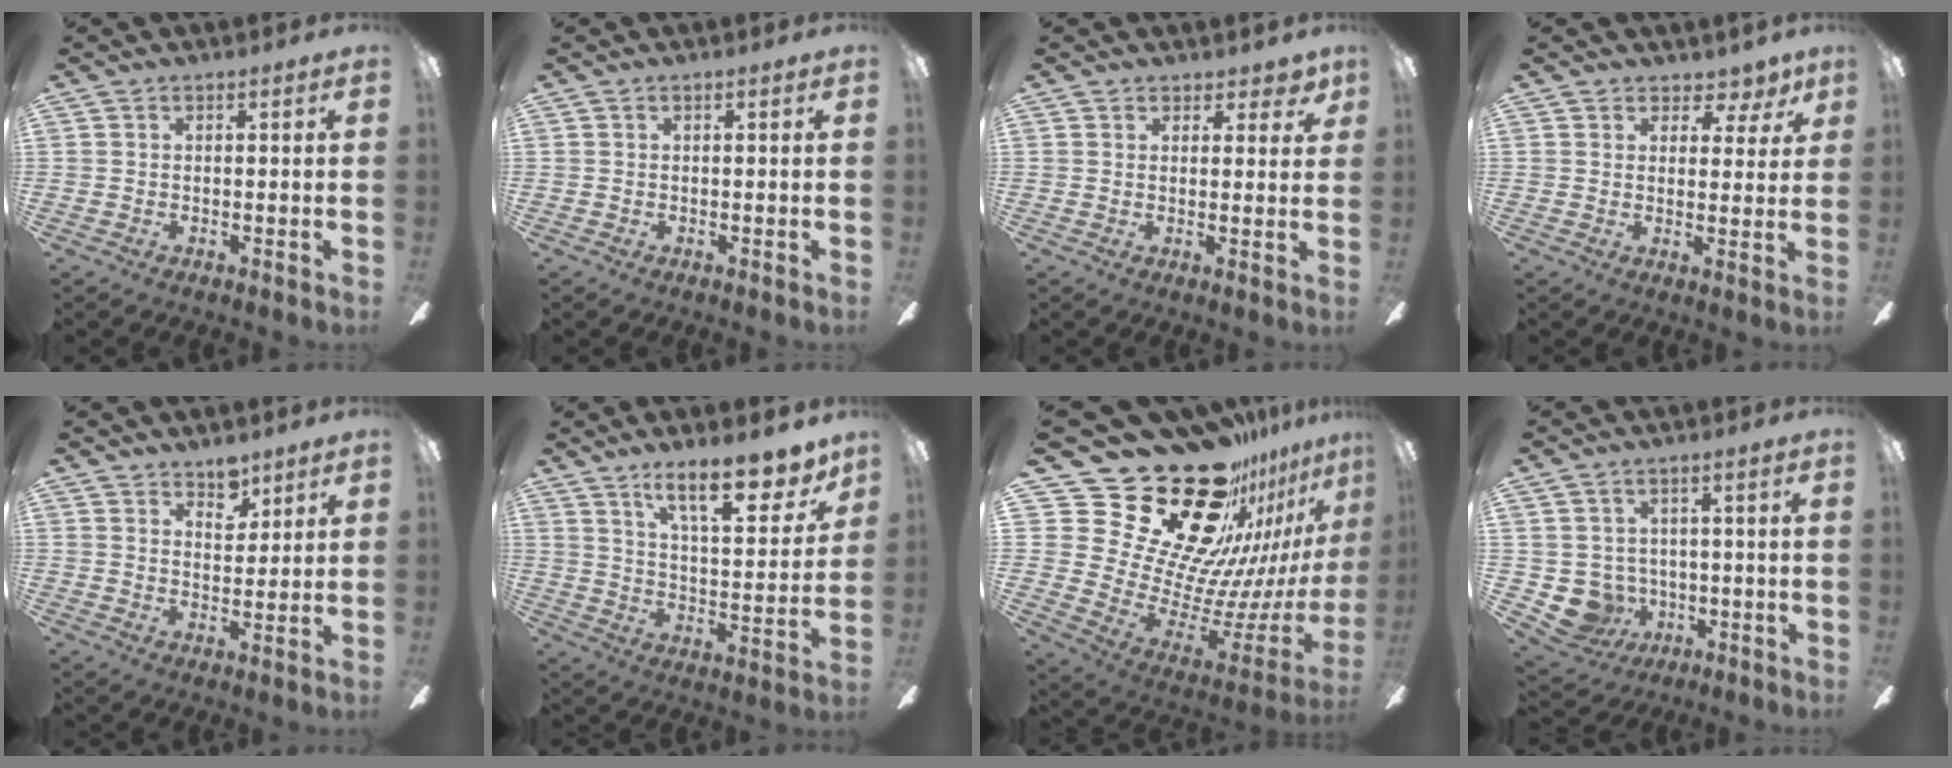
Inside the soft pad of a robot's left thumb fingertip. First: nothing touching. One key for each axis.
{"total": 0.0}
{"total": 3.4, "fx": 2.5, "fy": 1.9, "fz": 1.2, "tx": 0.005, "ty": -0.013, "tz": 0.042}
{"total": 5.0, "fx": 3.4, "fy": 3.2, "fz": 1.7, "tx": -0.015, "ty": -0.018, "tz": 0.058}
{"total": 5.4, "fx": 4.4, "fy": 2.5, "fz": 1.8, "tx": -0.014, "ty": -0.025, "tz": 0.078}
{"total": 16.5, "fx": 11.9, "fy": 5.1, "fz": 10.1, "tx": -0.142, "ty": -0.078, "tz": 0.195}
{"total": 35.3, "fx": 21.5, "fy": 19.8, "fz": 19.8, "tx": -0.312, "ty": -0.199, "tz": 0.450}
{"total": 7.3, "fx": -1.1, "fy": 6.9, "fz": 2.2, "tx": -0.079, "ty": 0.003, "tz": -0.016}